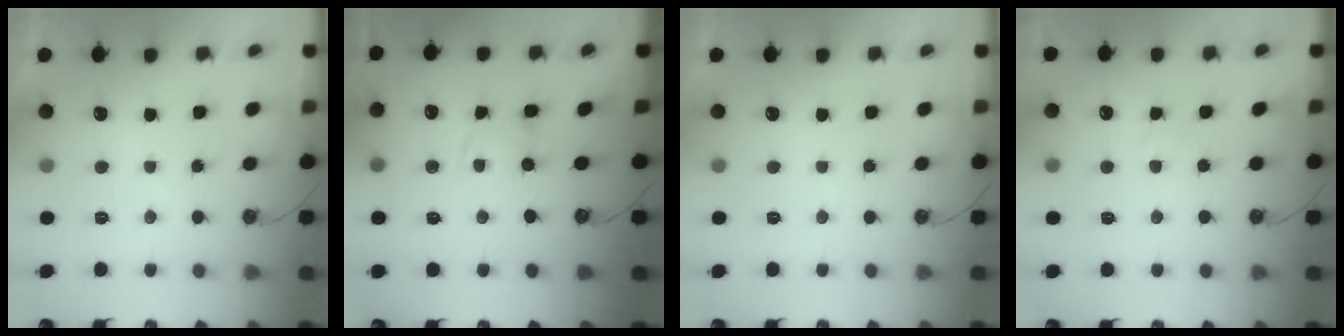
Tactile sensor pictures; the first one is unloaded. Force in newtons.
{"total": 2.7, "press": 2.7, "slide": 0.2}
{"total": 0.0}
{"total": 5.3, "press": 5.2, "slide": 0.7}